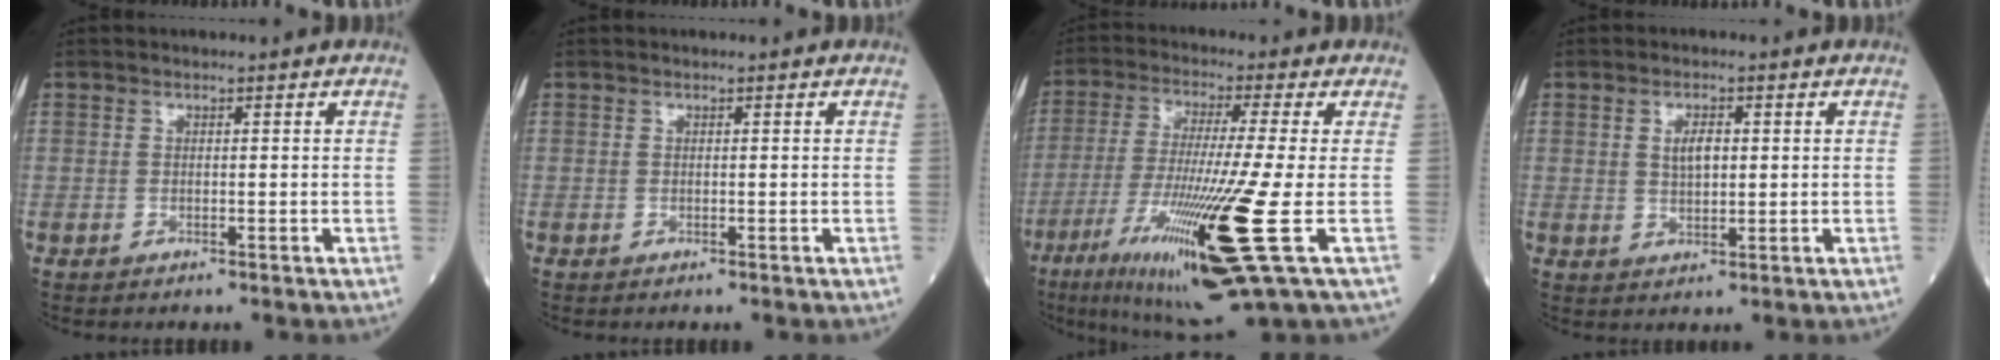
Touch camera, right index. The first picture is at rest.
{"total": 0.0}
{"total": 18.6, "force": [-7.0, -1.0, 17.2], "torque": [-0.323, -0.058, -0.132]}
{"total": 0.6, "force": [0.2, 0.1, 0.6], "torque": [-0.016, -0.002, 0.005]}